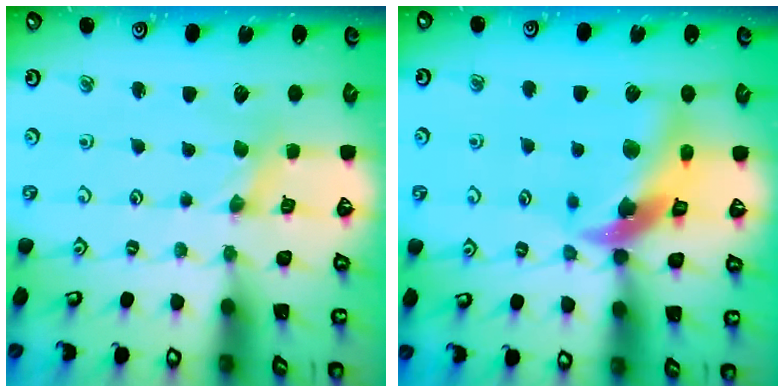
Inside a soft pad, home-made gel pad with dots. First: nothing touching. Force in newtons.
{"total": 14.2, "press": 14.0, "slide": 2.0}